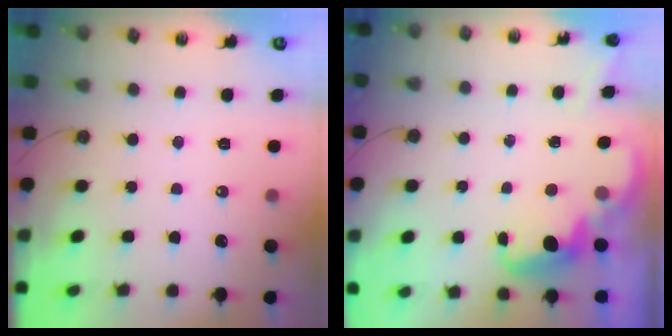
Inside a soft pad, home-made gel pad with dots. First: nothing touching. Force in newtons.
{"total": 2.9, "press": 2.8, "slide": 0.8}